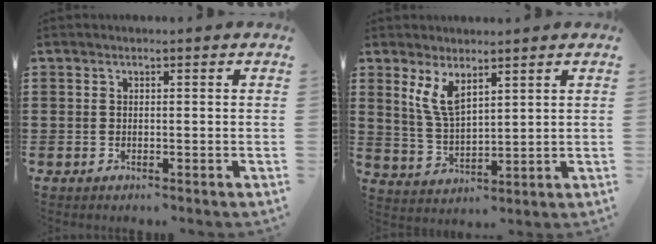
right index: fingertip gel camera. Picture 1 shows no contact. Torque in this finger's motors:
{"motor_torque": [1.03, 0.77, 0.22, 0.11]}